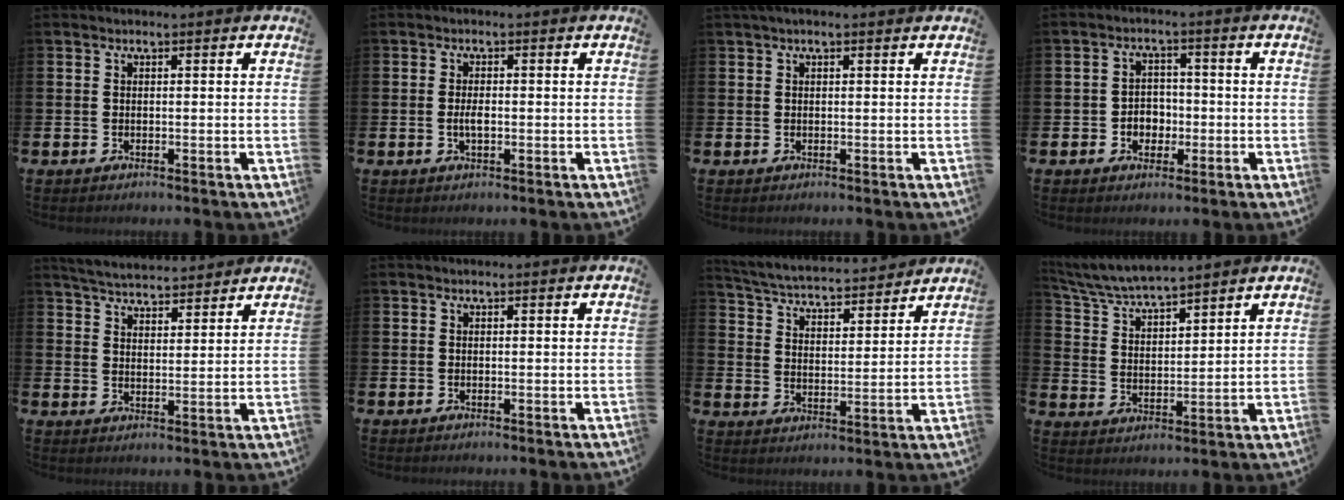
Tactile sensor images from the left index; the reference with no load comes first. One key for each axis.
{"total": 1.9, "fx": -0.2, "fy": 0.8, "fz": 1.7, "tx": -0.016, "ty": -0.005, "tz": -0.009}
{"total": 0.9, "fx": 0.6, "fy": 0.2, "fz": 0.7, "tx": -0.009, "ty": 0.000, "tz": 0.008}
{"total": 3.2, "fx": -0.8, "fy": 2.8, "fz": 1.2, "tx": -0.016, "ty": -0.002, "tz": -0.025}
{"total": 4.9, "fx": 4.8, "fy": 0.6, "fz": 0.4, "tx": -0.026, "ty": -0.026, "tz": 0.087}
{"total": 0.0}
{"total": 4.9, "fx": 4.8, "fy": 0.7, "fz": 0.7, "tx": -0.034, "ty": -0.044, "tz": 0.077}
{"total": 5.9, "fx": 5.8, "fy": 0.5, "fz": 1.1, "tx": -0.048, "ty": -0.036, "tz": 0.102}